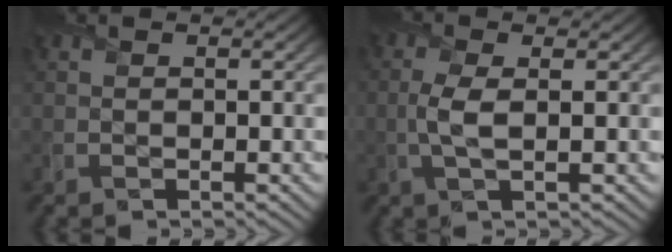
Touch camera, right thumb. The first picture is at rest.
{"total": 3.2, "force": [0.1, 0.9, 3.1], "torque": [-0.076, 0.004, 0.000]}